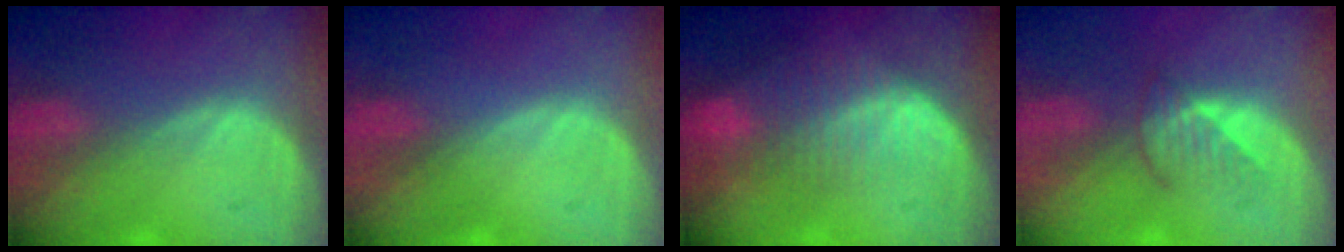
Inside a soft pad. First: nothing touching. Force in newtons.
{"total": 0.0}
{"total": 8.5, "press": 7.2, "slide": 4.6}
{"total": 3.2, "press": 3.1, "slide": 1.0}